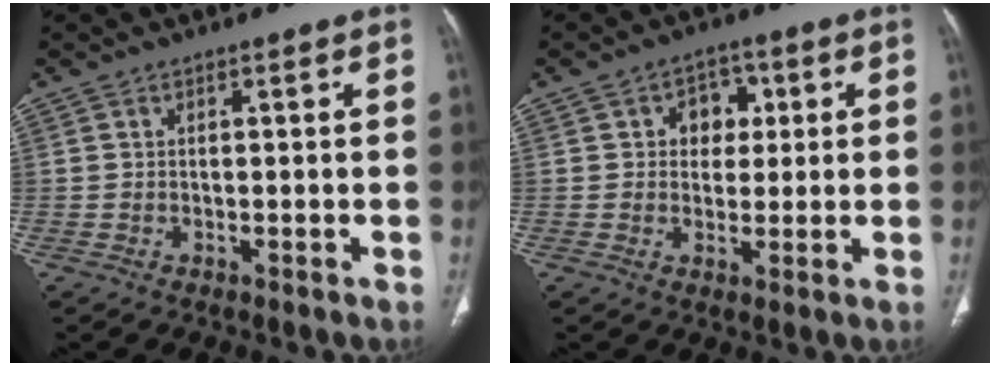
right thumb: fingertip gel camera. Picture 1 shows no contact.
{"total": 5.9, "force": [1.4, 4.7, 3.3], "torque": [-0.009, 0.002, 0.016]}